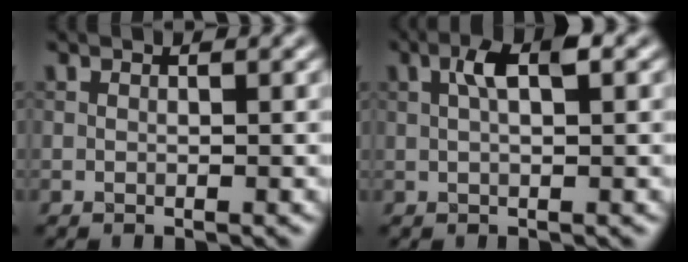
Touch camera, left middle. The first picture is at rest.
{"total": 3.0, "force": [0.7, 0.9, 2.7], "torque": [-0.051, 0.011, 0.008]}